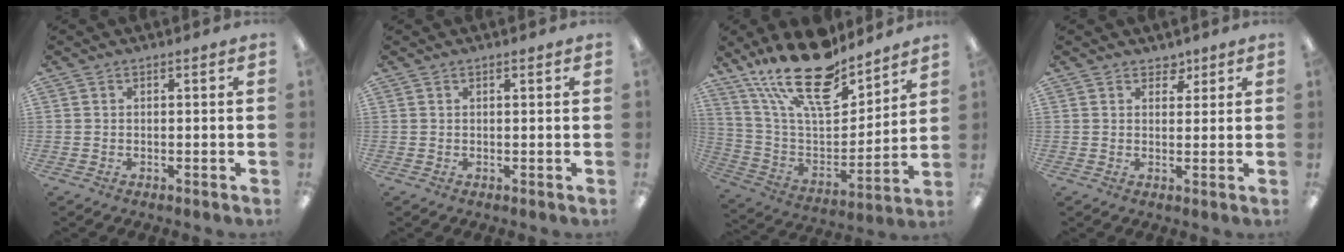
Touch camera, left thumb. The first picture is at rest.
{"total": 0.6, "force": [0.4, 0.2, 0.4], "torque": [-0.008, 0.002, 0.007]}
{"total": 22.9, "force": [16.5, 9.0, 13.1], "torque": [-0.248, -0.096, 0.290]}
{"total": 2.9, "force": [2.2, 1.8, 0.7], "torque": [0.006, -0.011, 0.035]}